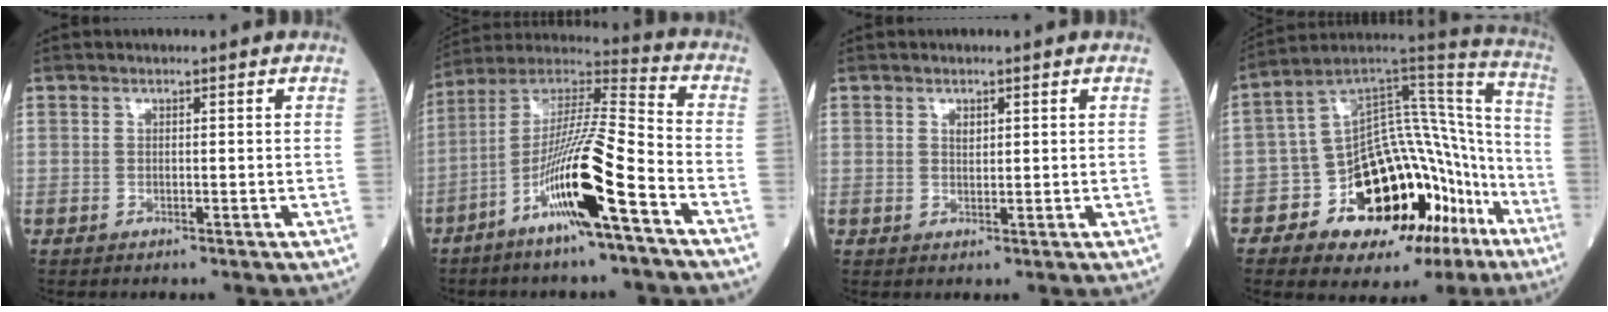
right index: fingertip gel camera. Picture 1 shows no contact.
{"total": 16.0, "force": [-7.2, 0.3, 14.2], "torque": [-0.274, -0.006, -0.136]}
{"total": 1.0, "force": [0.6, 0.5, 0.7], "torque": [-0.015, -0.002, 0.011]}
{"total": 23.4, "force": [-12.5, 11.9, 15.7], "torque": [-0.155, 0.091, -0.182]}